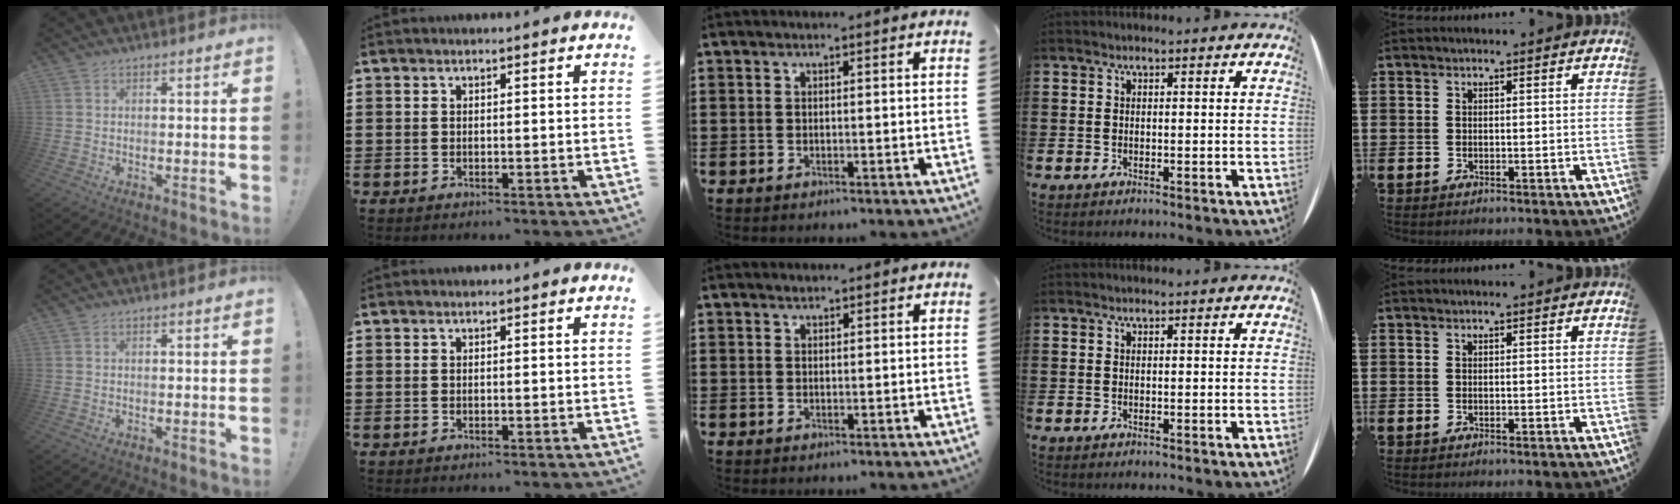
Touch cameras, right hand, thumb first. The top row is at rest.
{"middle": {"total": 0.6, "force": [0.5, 0.2, -0.1], "torque": [0.000, -0.001, 0.010]}}